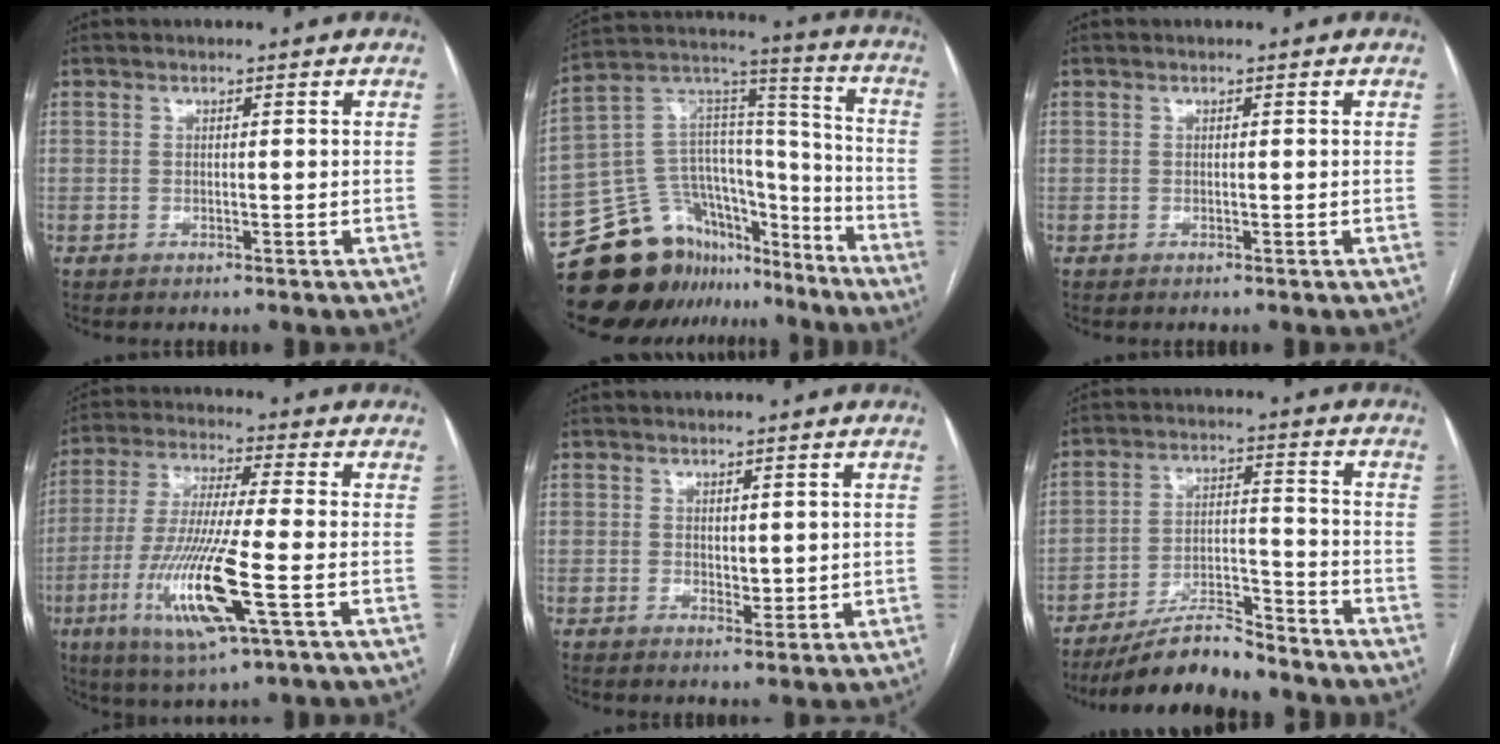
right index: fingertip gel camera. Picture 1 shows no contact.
{"total": 20.2, "force": [-16.3, 10.3, 5.9], "torque": [-0.097, 0.079, -0.268]}
{"total": 0.0}
{"total": 15.1, "force": [-4.7, 0.8, 14.3], "torque": [-0.296, -0.026, -0.088]}
{"total": 2.5, "force": [0.8, 1.6, 1.7], "torque": [-0.021, -0.009, 0.018]}
{"total": 9.8, "force": [-8.8, 1.8, 3.8], "torque": [-0.060, 0.004, -0.156]}